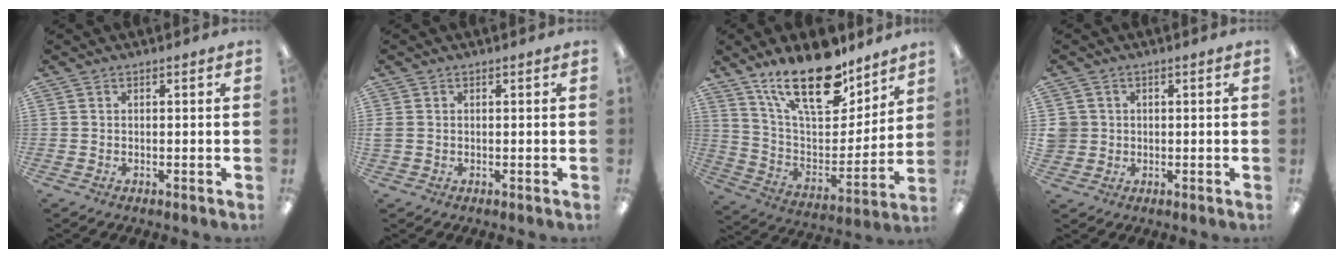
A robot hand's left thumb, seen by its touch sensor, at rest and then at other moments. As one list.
[{"total": 1.3, "force": [0.2, 1.2, 0.5], "torque": [-0.012, 0.003, 0.004]}, {"total": 22.7, "force": [16.2, 9.4, 12.8], "torque": [-0.213, -0.101, 0.284]}, {"total": 3.7, "force": [0.6, 3.6, 0.2], "torque": [-0.005, 0.005, 0.011]}]